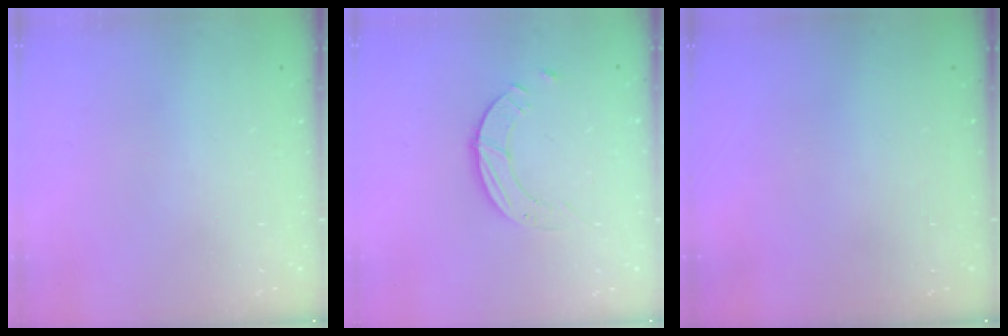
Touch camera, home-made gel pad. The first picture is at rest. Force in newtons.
{"total": 2.3, "press": 2.3, "slide": 0.3}
{"total": 0.0}